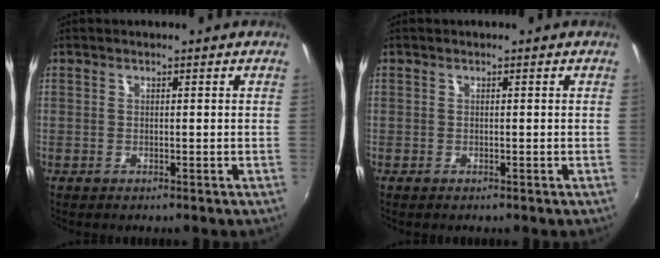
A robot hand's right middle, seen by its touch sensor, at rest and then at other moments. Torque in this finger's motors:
{"motor_torque": [-0.77, -0.24, 0.22, 0.02]}